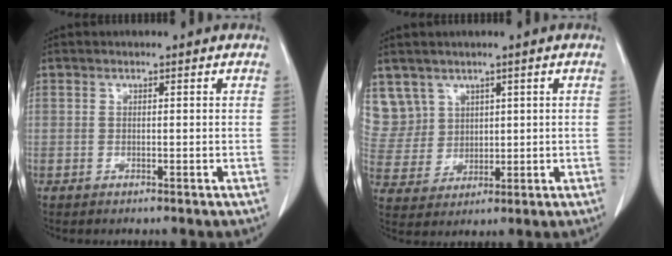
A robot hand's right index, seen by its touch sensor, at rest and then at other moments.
{"total": 8.3, "force": [4.6, 6.9, 0.1], "torque": [-0.012, 0.023, 0.111]}